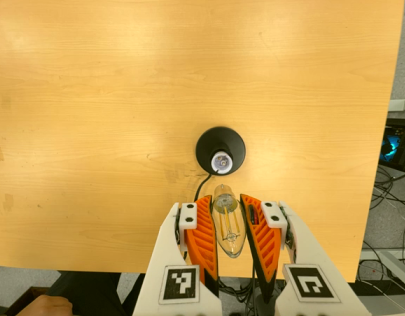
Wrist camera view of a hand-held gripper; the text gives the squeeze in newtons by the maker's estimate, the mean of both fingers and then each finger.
{"total": 21.9, "left": 23.5, "right": 20.3}